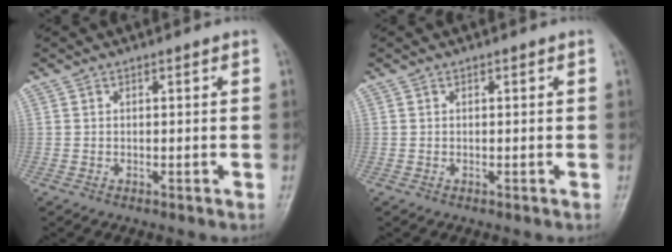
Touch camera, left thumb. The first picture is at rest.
{"total": 0.0}